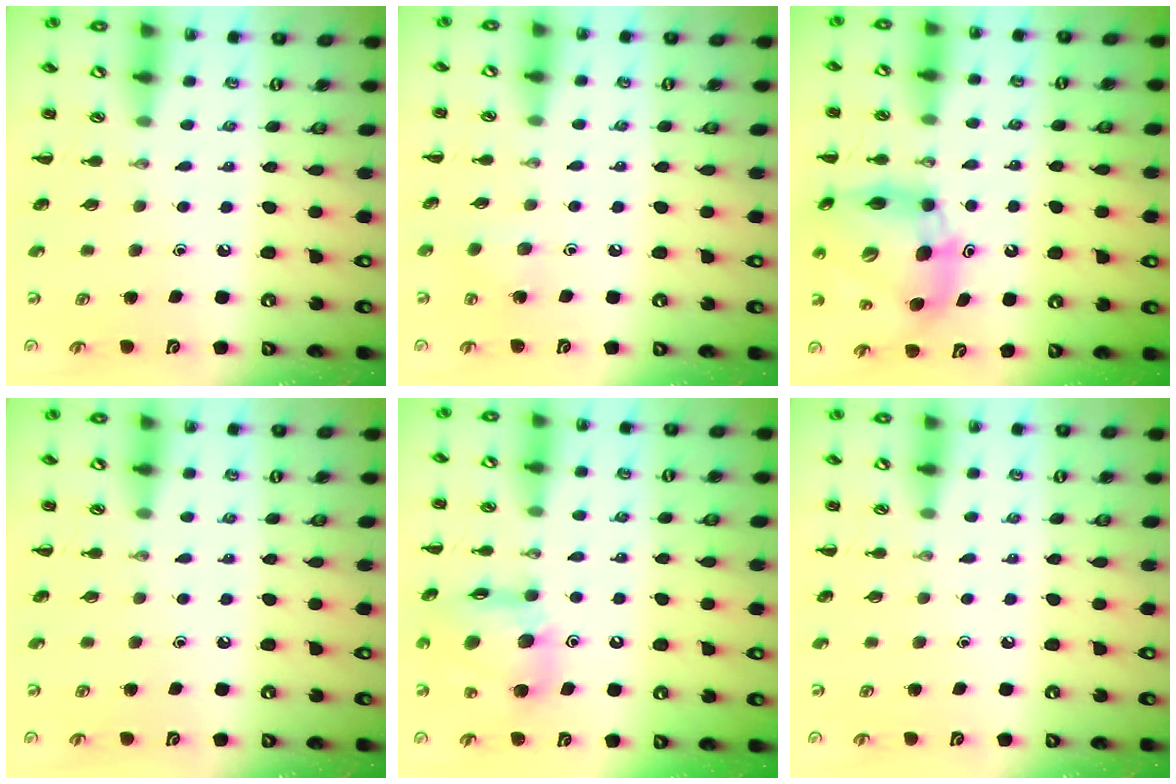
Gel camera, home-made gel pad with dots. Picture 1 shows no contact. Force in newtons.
{"total": 5.2, "press": 4.9, "slide": 1.5}
{"total": 13.3, "press": 12.8, "slide": 3.7}
{"total": 0.0}
{"total": 14.5, "press": 14.0, "slide": 3.8}
{"total": 0.0}